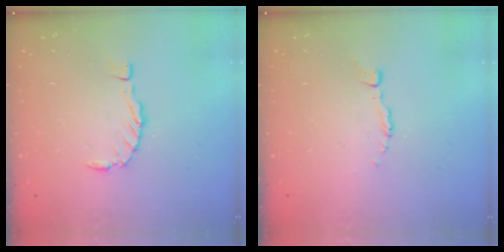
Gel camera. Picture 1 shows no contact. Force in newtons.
{"total": 2.7, "press": 2.7, "slide": 0.2}